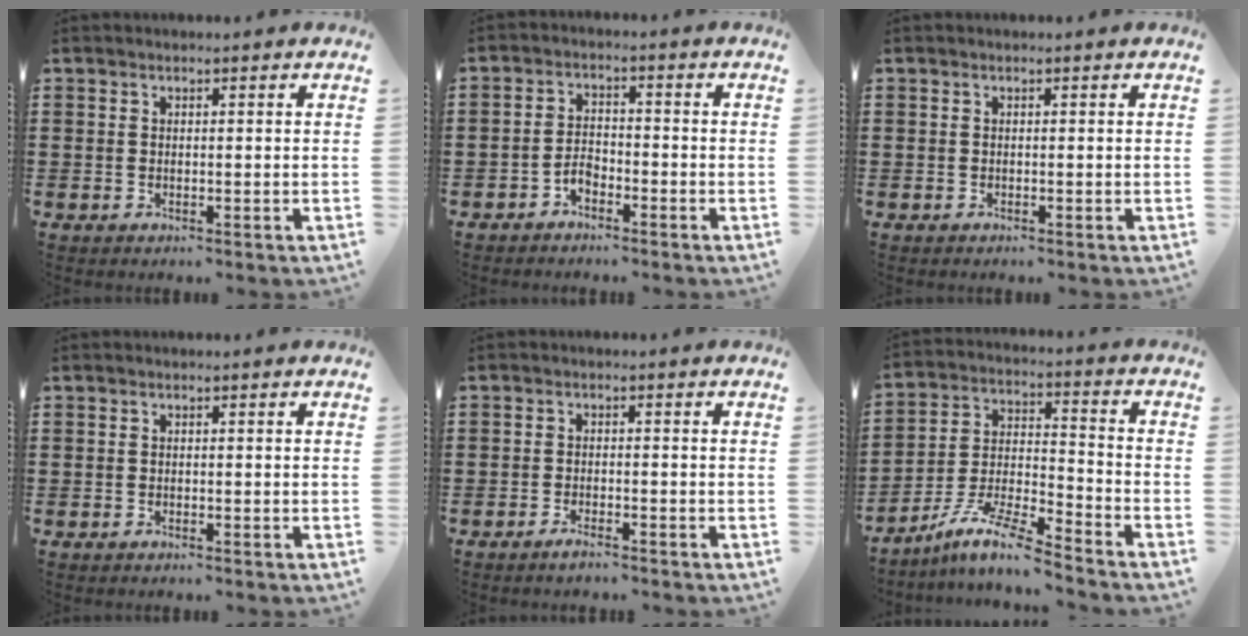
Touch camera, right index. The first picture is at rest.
{"total": 2.6, "force": [-1.9, 1.4, 1.1], "torque": [-0.025, 0.007, -0.040]}
{"total": 0.0}
{"total": 0.0}
{"total": 1.5, "force": [-1.4, -0.1, 0.7], "torque": [-0.014, -0.006, -0.024]}
{"total": 9.6, "force": [-8.1, 0.3, 5.1], "torque": [-0.107, 0.002, -0.162]}